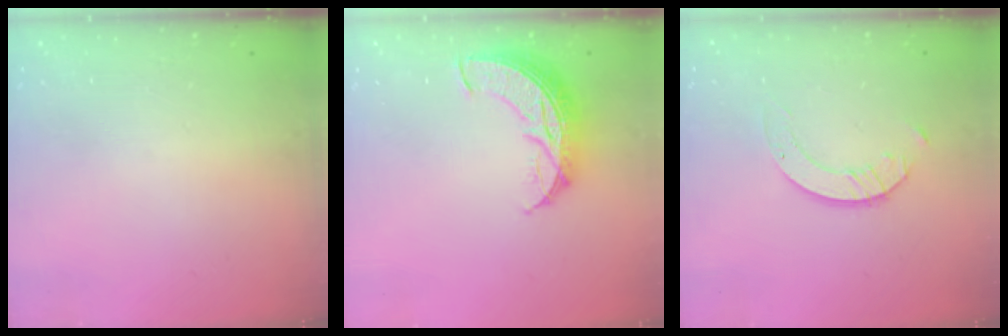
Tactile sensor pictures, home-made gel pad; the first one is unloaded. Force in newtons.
{"total": 9.8, "press": 9.8, "slide": 0.9}
{"total": 2.1, "press": 2.1, "slide": 0.2}